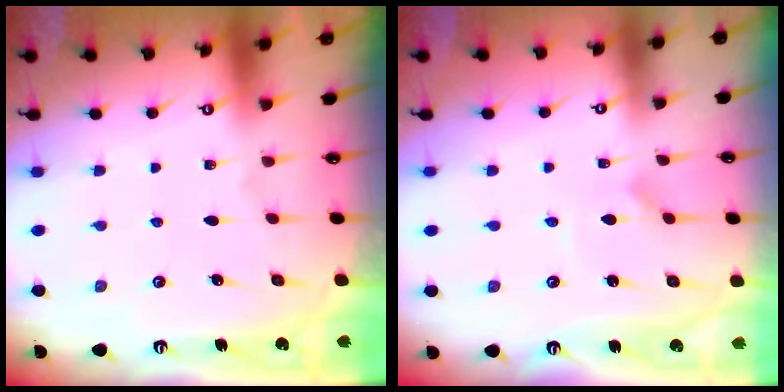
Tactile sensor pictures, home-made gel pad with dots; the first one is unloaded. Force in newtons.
{"total": 2.2, "press": 2.2, "slide": 0.2}